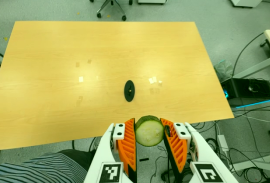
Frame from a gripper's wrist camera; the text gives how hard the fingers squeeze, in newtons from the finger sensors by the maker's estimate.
{"total": 12.7, "left": 13.1, "right": 12.2}